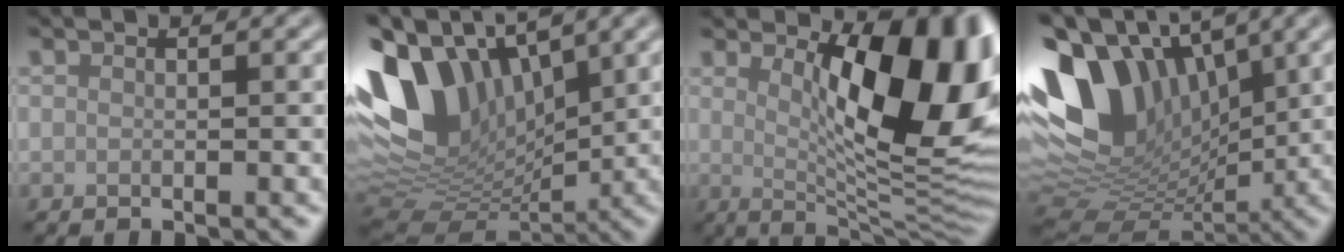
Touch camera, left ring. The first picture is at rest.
{"total": 13.3, "force": [3.9, 8.5, 9.5], "torque": [-0.209, 0.007, 0.076]}
{"total": 12.8, "force": [2.8, 4.8, 11.6], "torque": [-0.138, -0.001, 0.045]}
{"total": 14.4, "force": [3.5, 9.6, 10.1], "torque": [-0.187, 0.008, 0.085]}